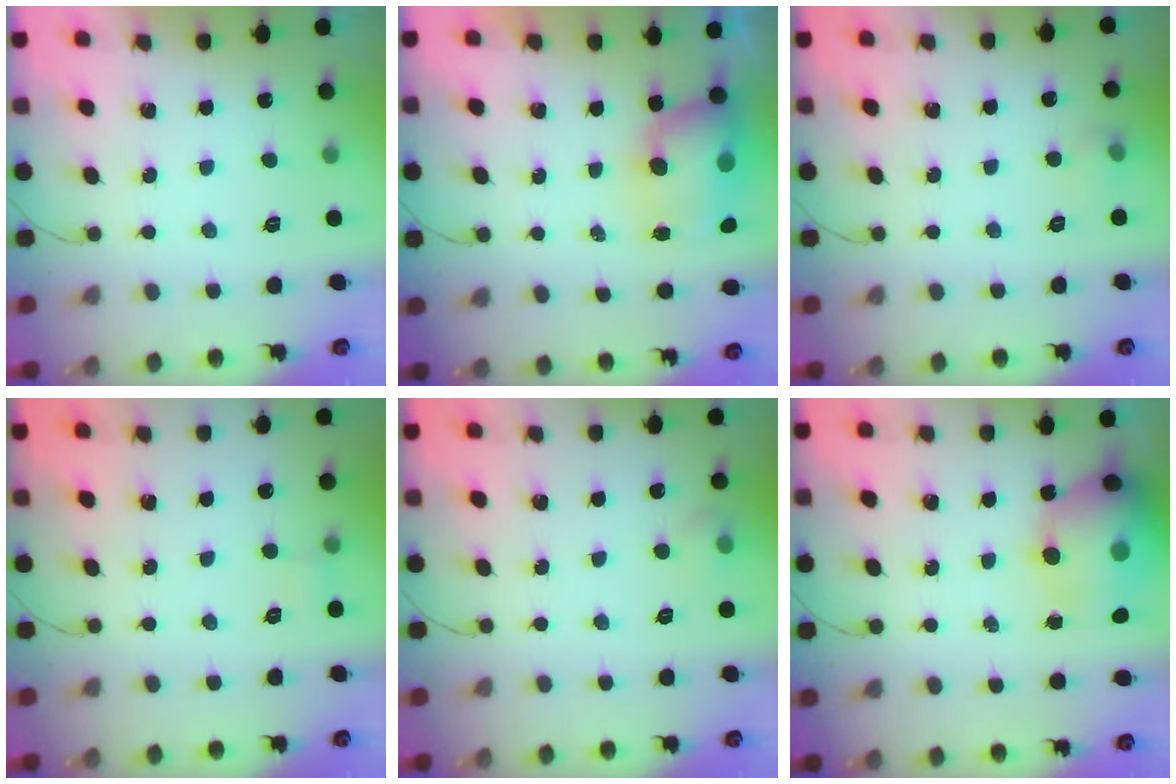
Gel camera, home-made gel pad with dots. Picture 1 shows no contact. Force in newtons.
{"total": 9.6, "press": 9.3, "slide": 2.6}
{"total": 4.2, "press": 4.0, "slide": 1.1}
{"total": 5.0, "press": 4.8, "slide": 1.5}
{"total": 4.6, "press": 4.3, "slide": 1.7}
{"total": 19.3, "press": 18.8, "slide": 4.2}